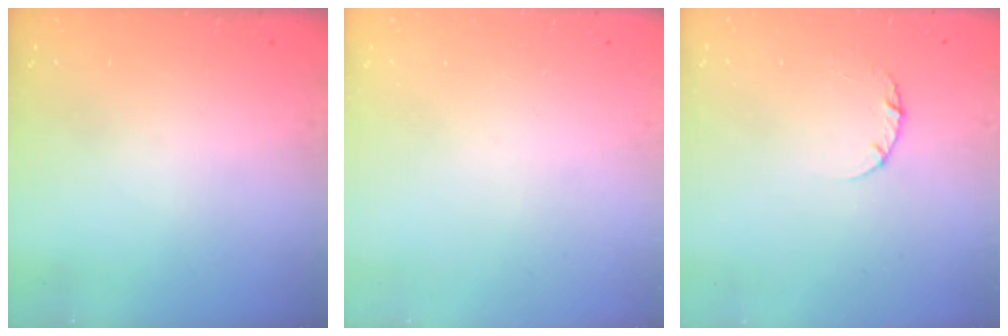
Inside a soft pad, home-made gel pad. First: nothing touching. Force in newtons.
{"total": 0.0}
{"total": 2.5, "press": 2.5, "slide": 0.3}